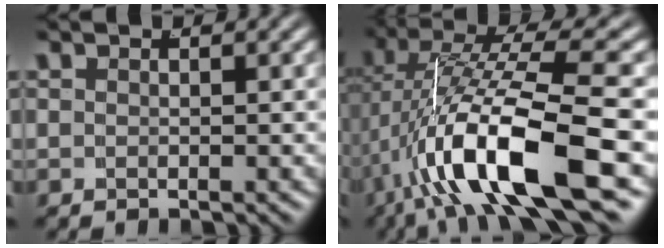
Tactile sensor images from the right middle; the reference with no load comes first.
{"total": 10.1, "force": [-1.7, 3.4, 9.4], "torque": [-0.182, -0.011, -0.014]}